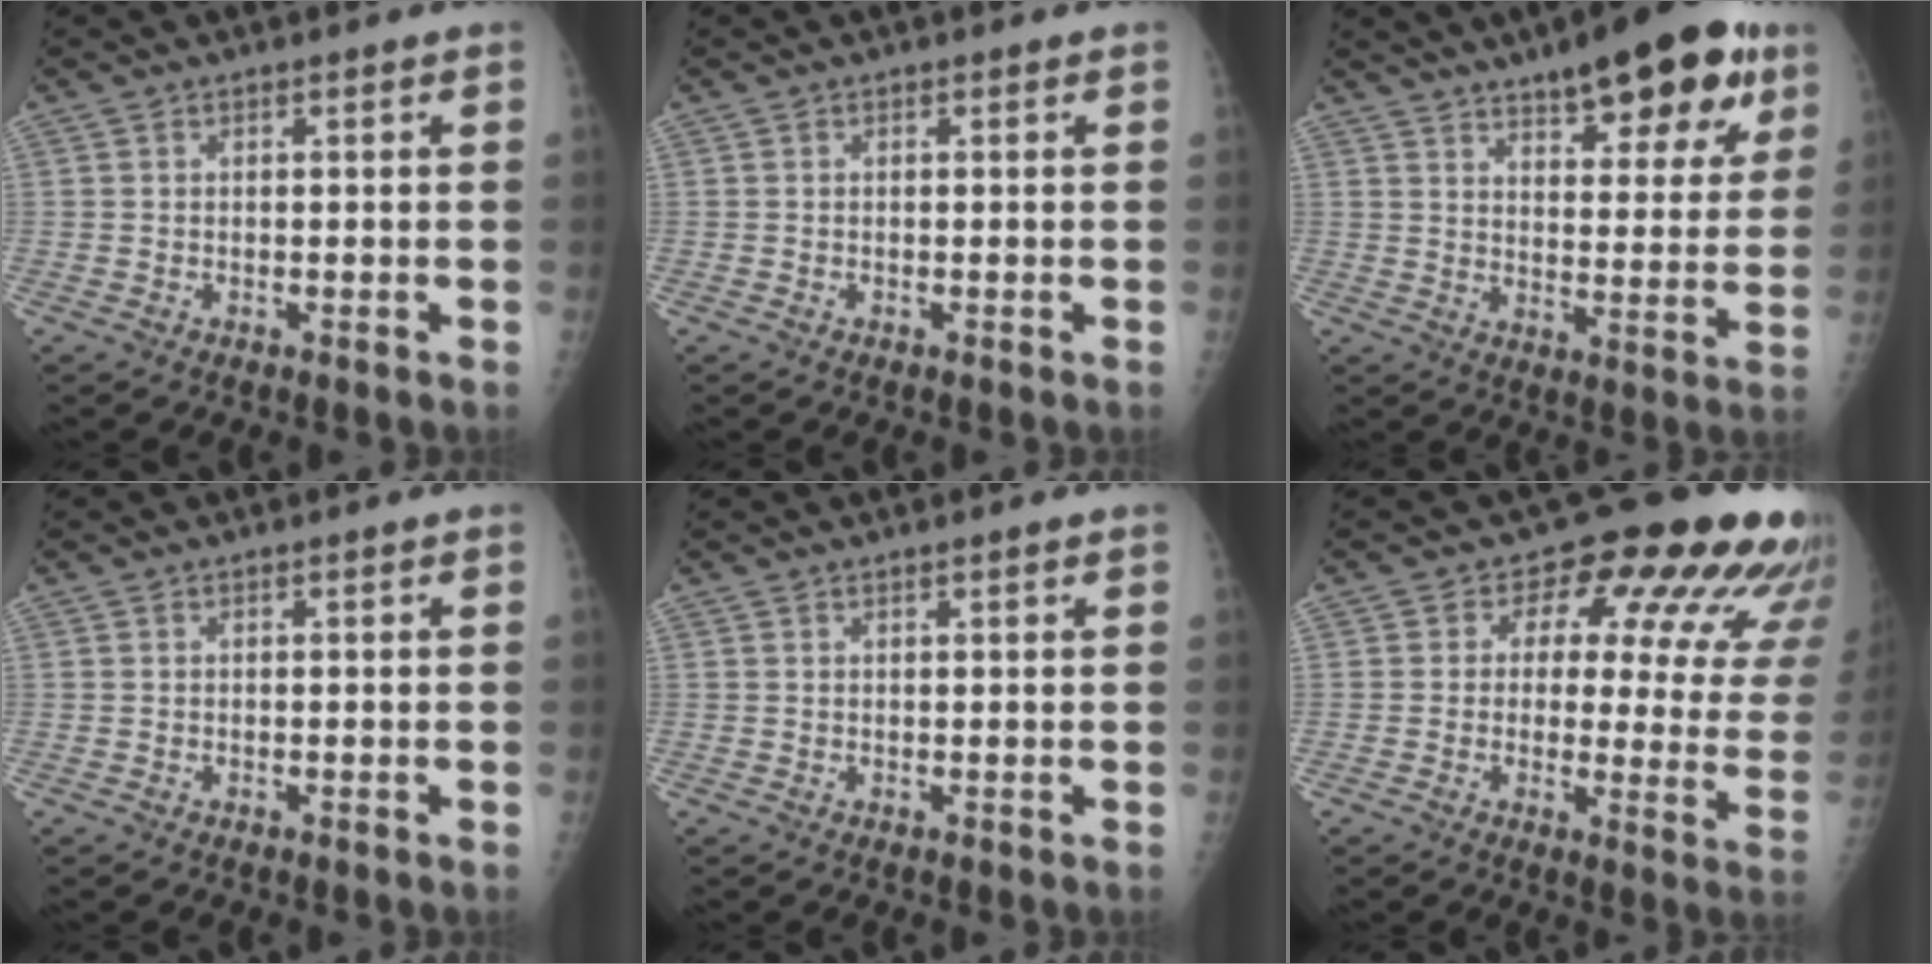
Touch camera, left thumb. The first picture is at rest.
{"total": 0.0}
{"total": 19.8, "force": [12.2, 7.0, 13.8], "torque": [-0.153, -0.033, 0.174]}
{"total": 0.0}
{"total": 0.8, "force": [0.6, 0.1, 0.5], "torque": [-0.006, -0.001, 0.010]}
{"total": 18.6, "force": [10.8, 9.0, 12.1], "torque": [-0.094, -0.040, 0.108]}